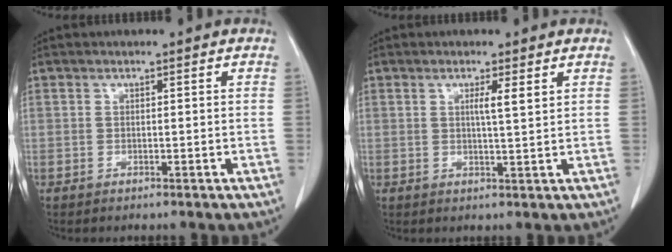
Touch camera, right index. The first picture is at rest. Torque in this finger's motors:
{"motor_torque": [0.08, 0.04, 0.06, 0.03]}